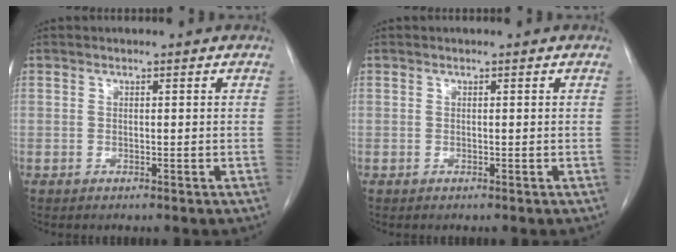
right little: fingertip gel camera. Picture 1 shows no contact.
{"total": 0.0}